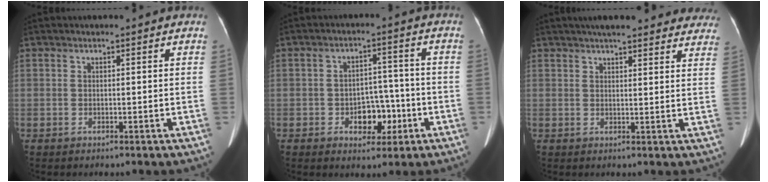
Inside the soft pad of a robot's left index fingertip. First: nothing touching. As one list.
[{"total": 6.2, "force": [-2.4, 4.1, 4.1], "torque": [-0.058, 0.019, -0.031]}, {"total": 19.3, "force": [17.0, 4.1, 8.2], "torque": [-0.094, 0.022, 0.197]}]